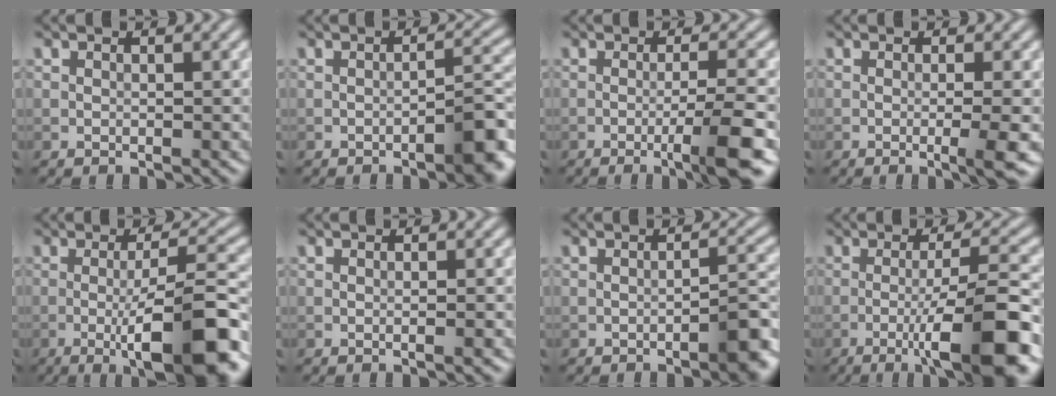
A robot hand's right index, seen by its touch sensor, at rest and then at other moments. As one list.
[{"total": 4.1, "force": [-2.4, 0.8, 3.3], "torque": [-0.044, 0.012, -0.037]}, {"total": 5.1, "force": [-1.8, 0.6, 4.7], "torque": [-0.068, 0.004, -0.034]}, {"total": 3.5, "force": [-0.8, 0.6, 3.3], "torque": [-0.044, -0.003, -0.016]}, {"total": 10.2, "force": [-3.5, 2.0, 9.4], "torque": [-0.131, 0.006, -0.056]}, {"total": 0.9, "force": [-0.2, 0.1, 0.9], "torque": [-0.008, 0.000, -0.006]}, {"total": 3.4, "force": [-2.0, 0.6, 2.7], "torque": [-0.037, 0.011, -0.033]}, {"total": 9.5, "force": [-3.8, 1.5, 8.5], "torque": [-0.125, 0.010, -0.063]}]